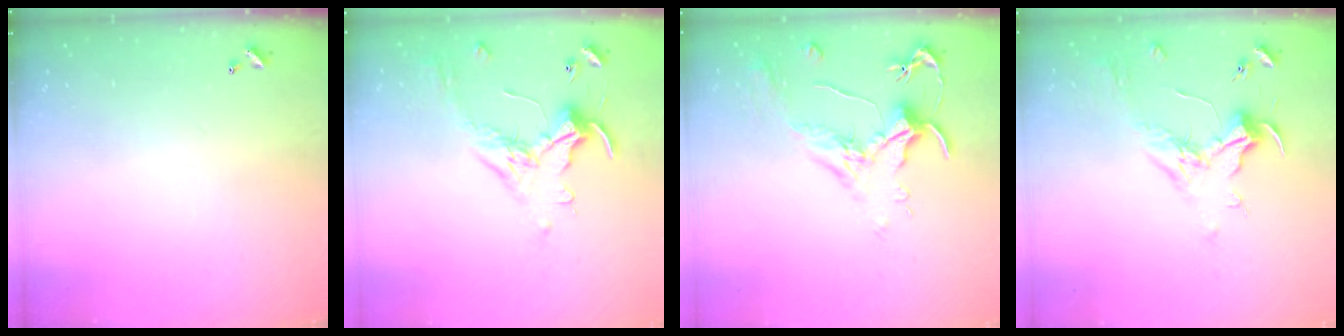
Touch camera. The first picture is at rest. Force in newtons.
{"total": 0.9, "press": 0.5, "slide": 0.7}
{"total": 2.0, "press": 1.8, "slide": 0.8}
{"total": 2.0, "press": 1.9, "slide": 0.6}